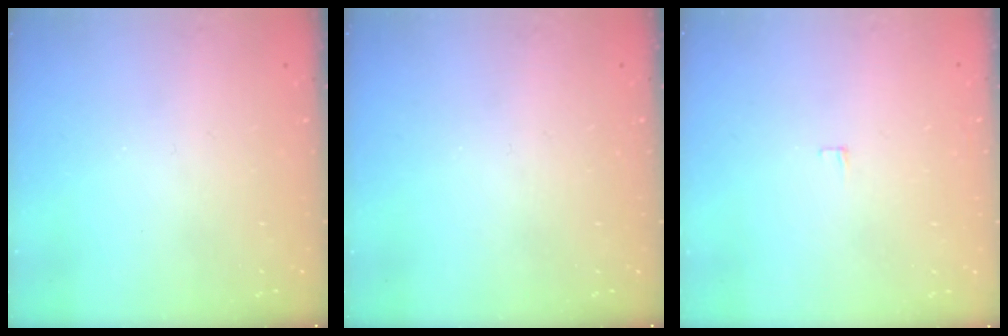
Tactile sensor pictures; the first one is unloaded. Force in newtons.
{"total": 0.0}
{"total": 3.9, "press": 3.8, "slide": 0.4}